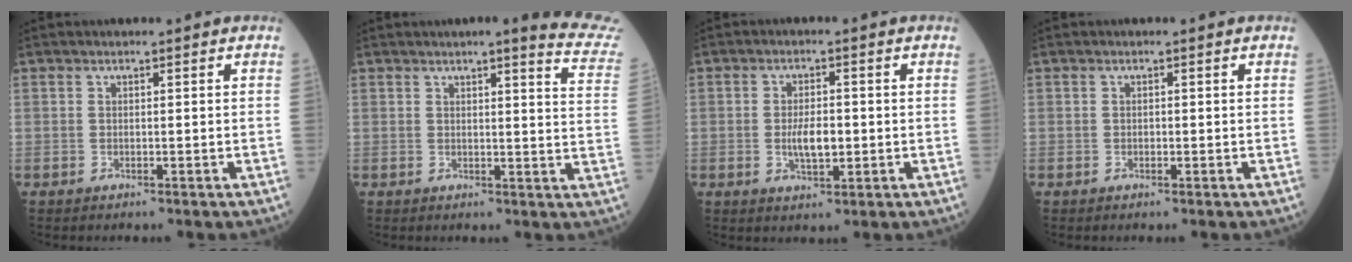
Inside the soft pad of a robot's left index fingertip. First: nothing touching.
{"total": 10.0, "force": [9.1, -0.3, 4.1], "torque": [-0.034, -0.059, 0.072]}
{"total": 4.4, "force": [-0.9, 1.7, 3.9], "torque": [-0.076, -0.007, -0.014]}
{"total": 0.6, "force": [-0.5, 0.3, 0.2], "torque": [-0.004, -0.003, -0.009]}